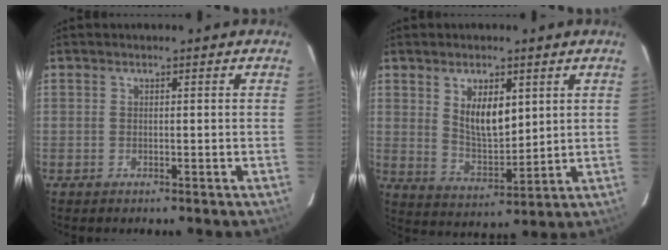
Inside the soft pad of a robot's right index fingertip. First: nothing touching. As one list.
[{"total": 8.7, "force": [3.3, 4.2, 6.8], "torque": [-0.117, -0.004, 0.073]}]